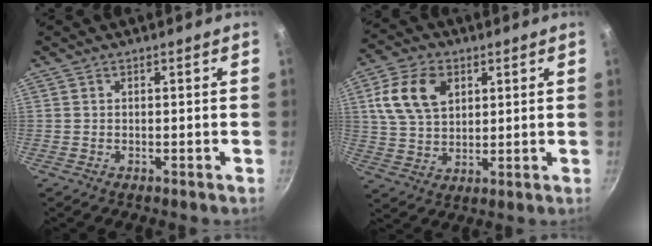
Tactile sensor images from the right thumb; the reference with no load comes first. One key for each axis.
{"total": 11.7, "fx": 3.9, "fy": 8.0, "fz": 7.6, "tx": -0.125, "ty": -0.001, "tz": 0.074}